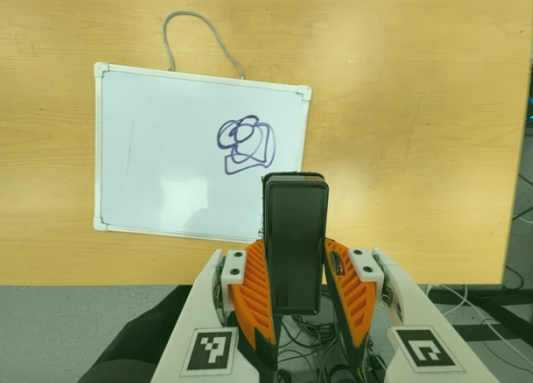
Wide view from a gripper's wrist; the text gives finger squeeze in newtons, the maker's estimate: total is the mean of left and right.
{"total": 5.0, "left": 3.4, "right": 6.5}